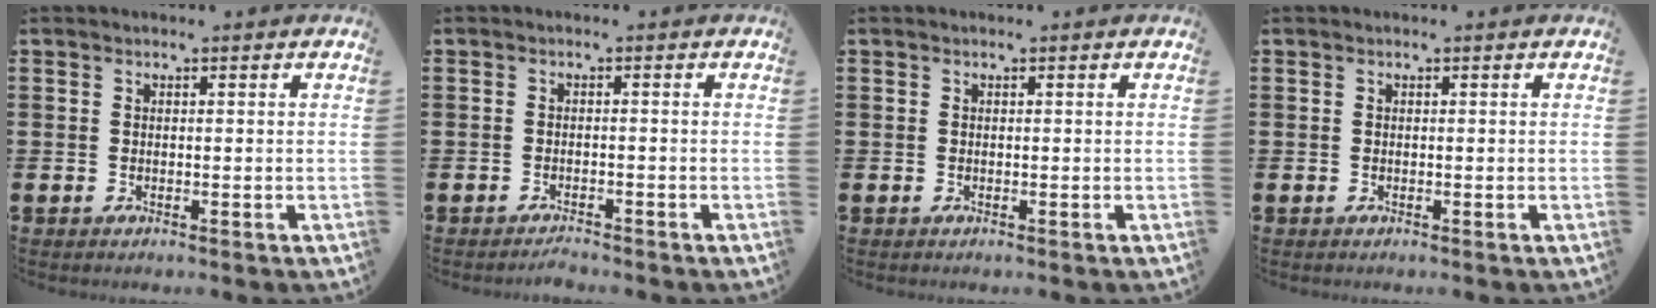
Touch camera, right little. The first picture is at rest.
{"total": 1.2, "force": [-1.2, 0.0, 0.1], "torque": [-0.005, 0.001, -0.024]}
{"total": 0.0}
{"total": 0.0}